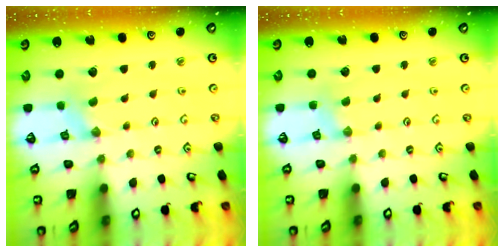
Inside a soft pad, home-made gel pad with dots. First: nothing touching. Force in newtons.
{"total": 1.3, "press": 1.2, "slide": 0.2}